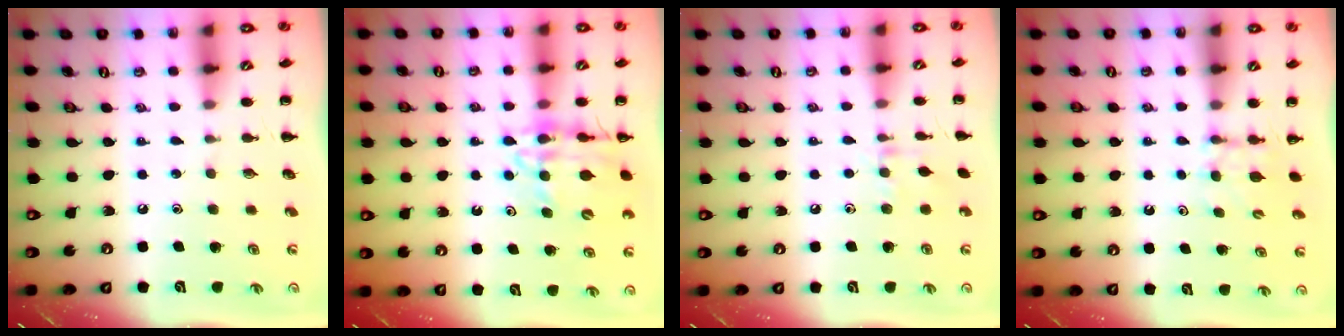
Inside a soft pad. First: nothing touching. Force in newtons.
{"total": 13.5, "press": 13.1, "slide": 3.3}
{"total": 6.9, "press": 6.7, "slide": 1.9}
{"total": 4.9, "press": 4.7, "slide": 1.4}